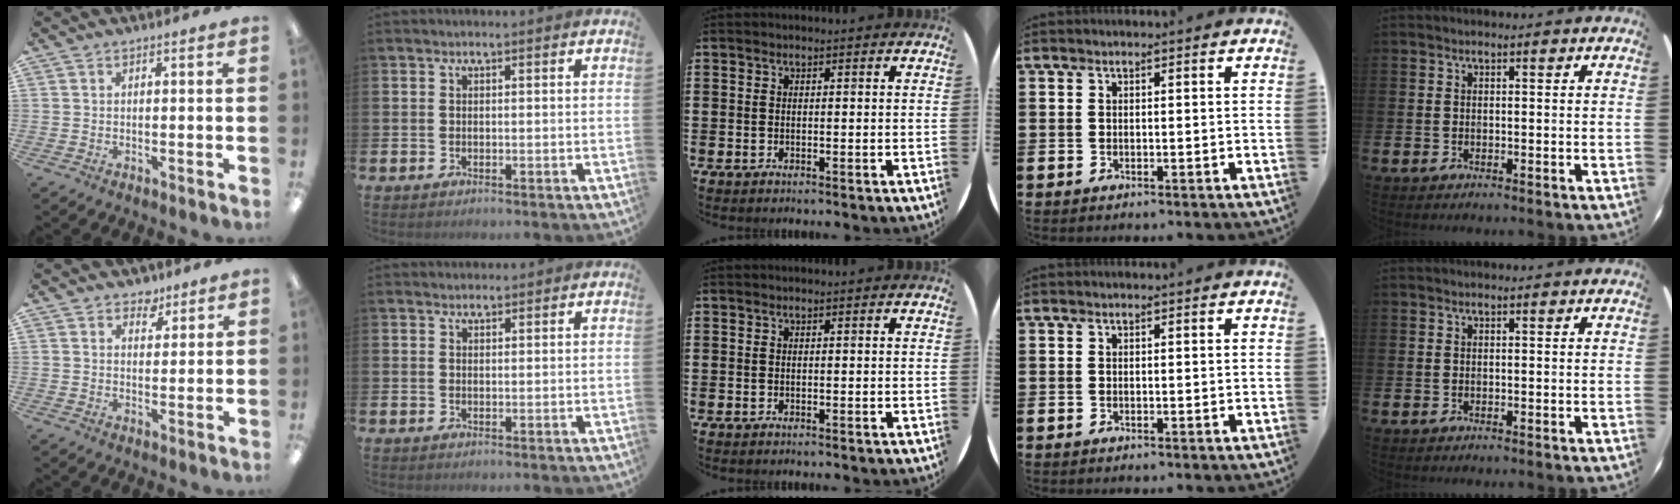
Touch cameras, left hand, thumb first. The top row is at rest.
{"thumb": {"total": 4.2, "force": [3.3, 2.5, 0.7], "torque": [0.000, -0.018, 0.056]}, "index": {"total": 1.2, "force": [1.1, 0.4, 0.0], "torque": [0.013, -0.002, 0.019]}}